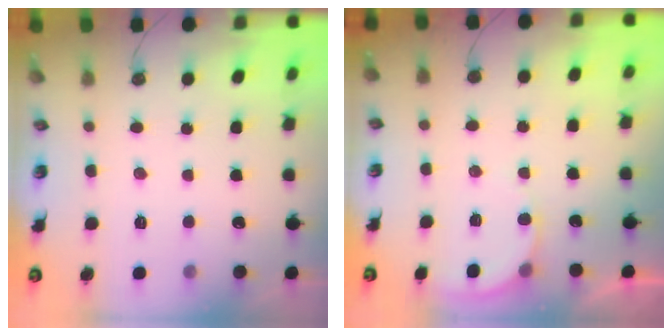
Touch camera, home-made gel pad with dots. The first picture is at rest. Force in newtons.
{"total": 3.7, "press": 3.7, "slide": 0.2}